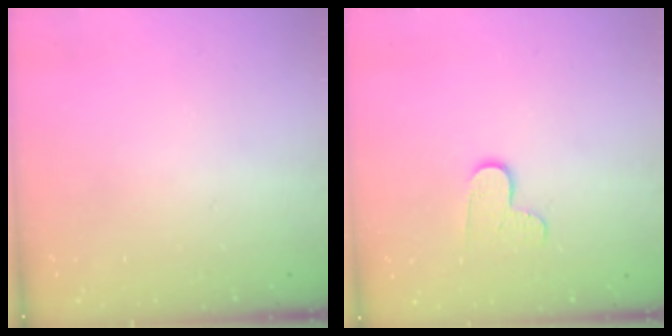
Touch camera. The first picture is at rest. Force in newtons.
{"total": 7.0, "press": 7.0, "slide": 0.6}